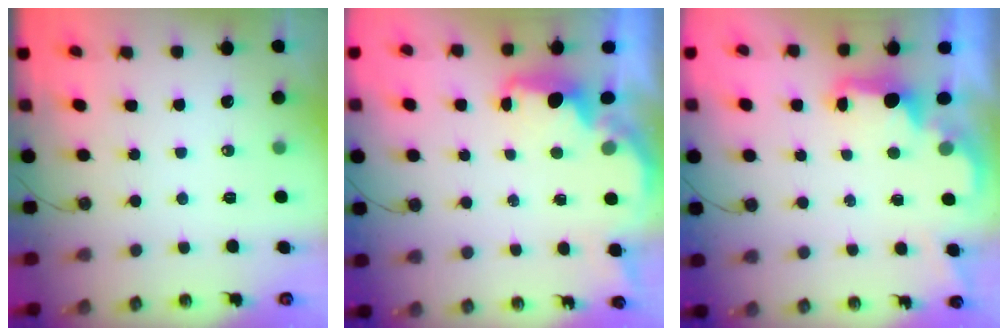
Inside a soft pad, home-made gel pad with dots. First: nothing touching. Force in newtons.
{"total": 2.0, "press": 1.9, "slide": 0.8}
{"total": 2.3, "press": 2.2, "slide": 0.7}